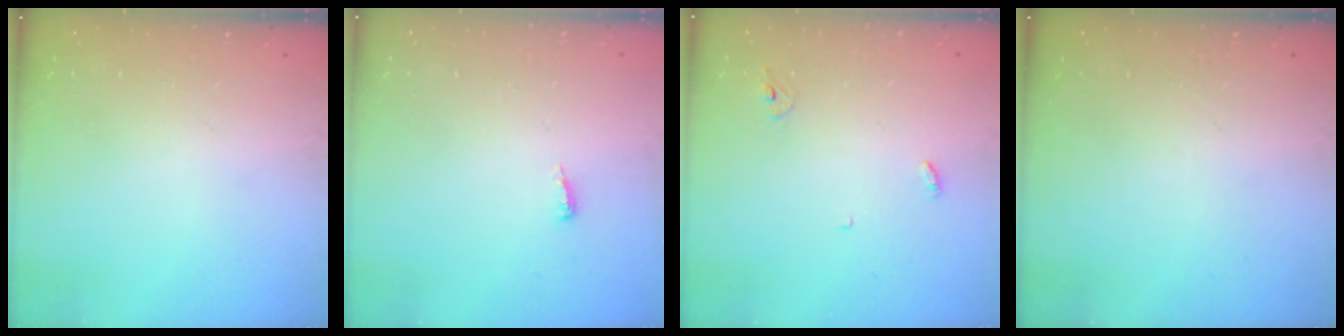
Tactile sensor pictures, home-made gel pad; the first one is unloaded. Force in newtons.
{"total": 4.9, "press": 4.9, "slide": 0.5}
{"total": 3.2, "press": 3.2, "slide": 0.2}
{"total": 0.0}